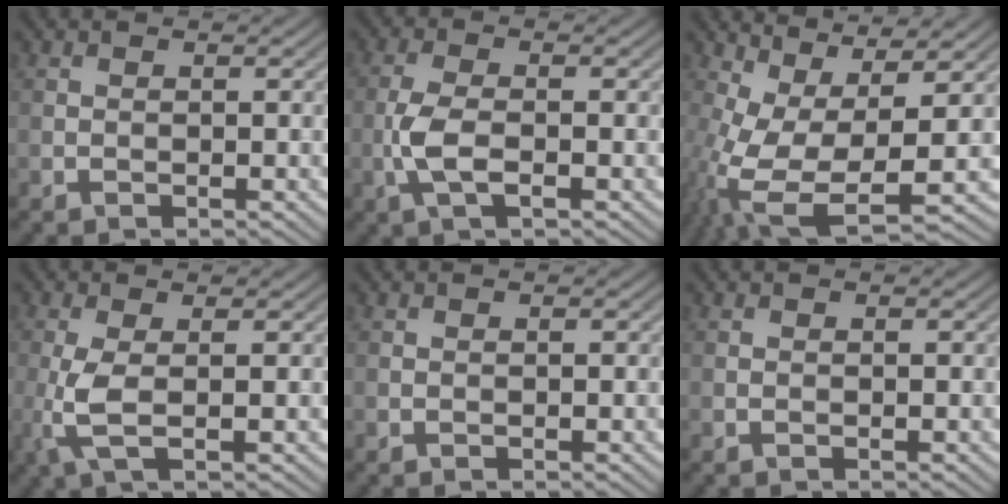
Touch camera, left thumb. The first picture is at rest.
{"total": 4.6, "force": [-1.3, 1.7, 4.0], "torque": [-0.097, 0.000, -0.035]}
{"total": 13.1, "force": [-2.4, 4.9, 11.9], "torque": [-0.266, -0.018, -0.030]}
{"total": 4.2, "force": [-0.5, 1.1, 4.0], "torque": [-0.100, -0.001, -0.017]}
{"total": 0.0}
{"total": 0.0}